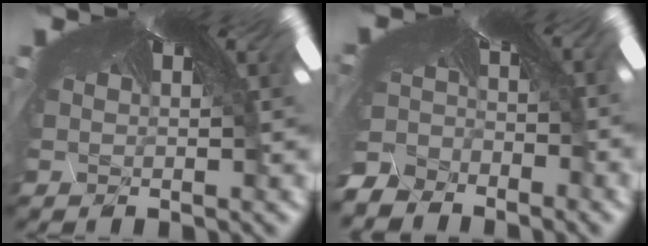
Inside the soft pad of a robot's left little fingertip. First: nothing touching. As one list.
[{"total": 10.5, "force": [-10.4, 1.9, 0.5], "torque": [-0.019, -0.061, -0.161]}]